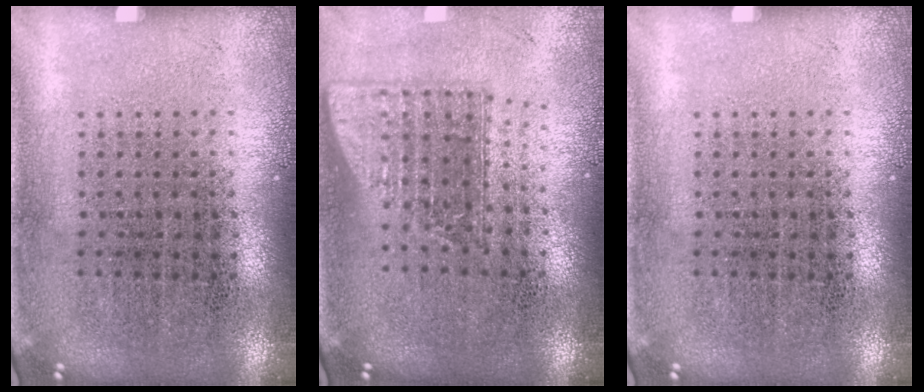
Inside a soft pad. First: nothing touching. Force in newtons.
{"total": 1.5, "press": 1.2, "slide": 1.0}
{"total": 0.0}